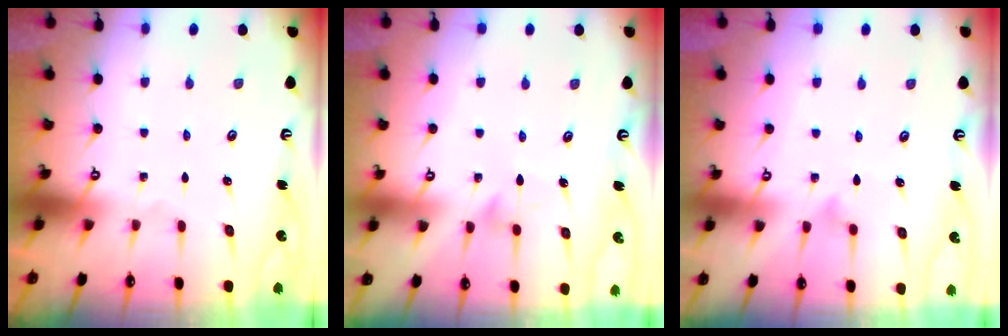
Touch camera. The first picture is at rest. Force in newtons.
{"total": 5.5, "press": 5.5, "slide": 0.4}
{"total": 5.8, "press": 5.8, "slide": 0.3}